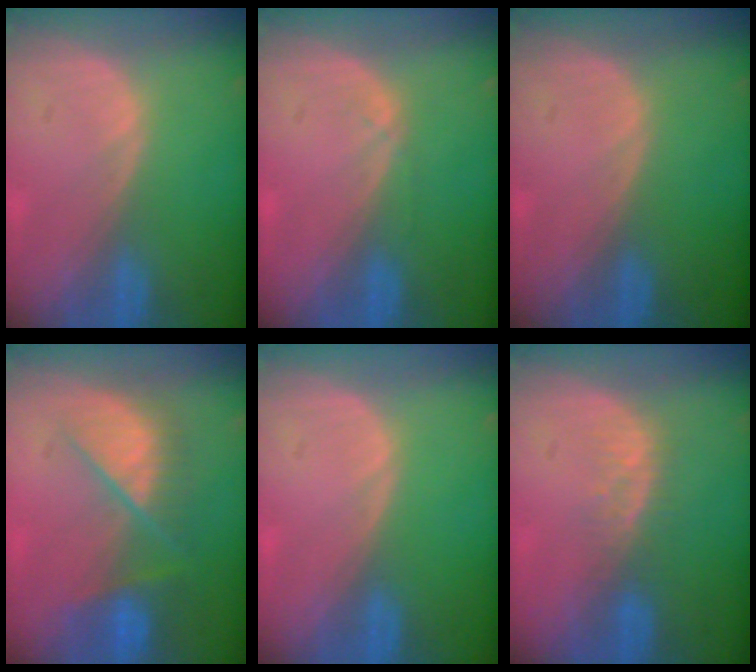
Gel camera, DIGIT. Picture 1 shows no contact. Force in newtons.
{"total": 0.9, "press": 0.8, "slide": 0.2}
{"total": 0.0}
{"total": 7.8, "press": 7.6, "slide": 2.0}
{"total": 0.0}
{"total": 3.5, "press": 3.0, "slide": 1.7}